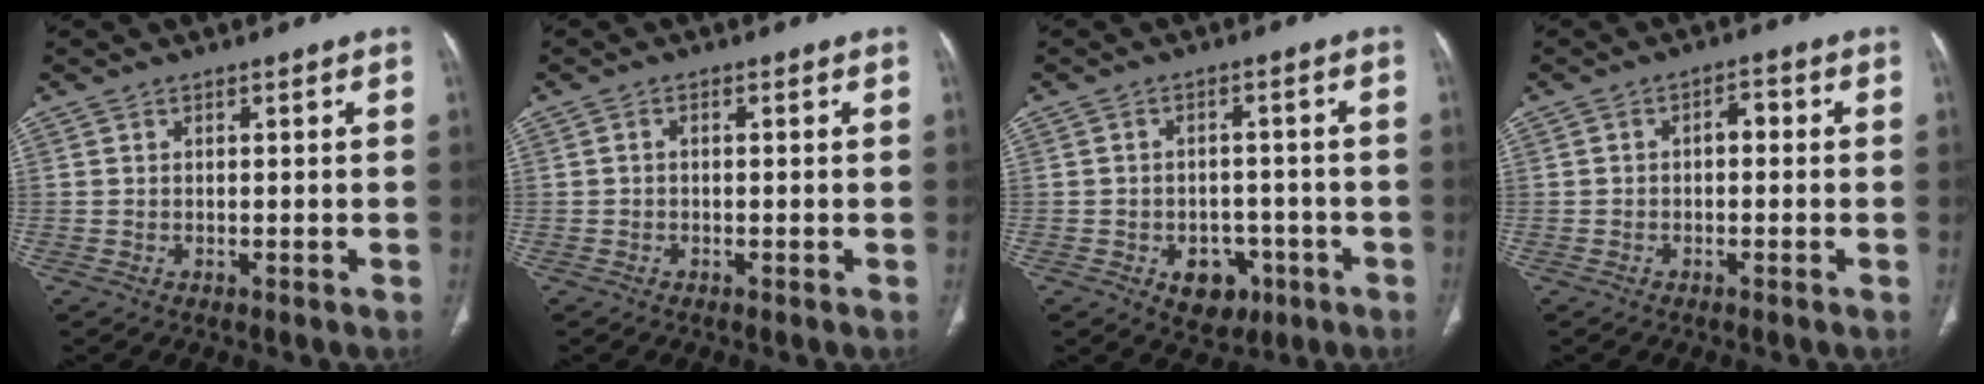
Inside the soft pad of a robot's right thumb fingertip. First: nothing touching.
{"total": 0.7, "force": [-0.1, 0.4, 0.5], "torque": [-0.007, 0.002, -0.007]}
{"total": 7.3, "force": [-3.1, 5.4, 3.9], "torque": [-0.022, 0.022, -0.035]}
{"total": 2.9, "force": [-0.2, 1.7, 2.3], "torque": [-0.025, 0.014, -0.010]}